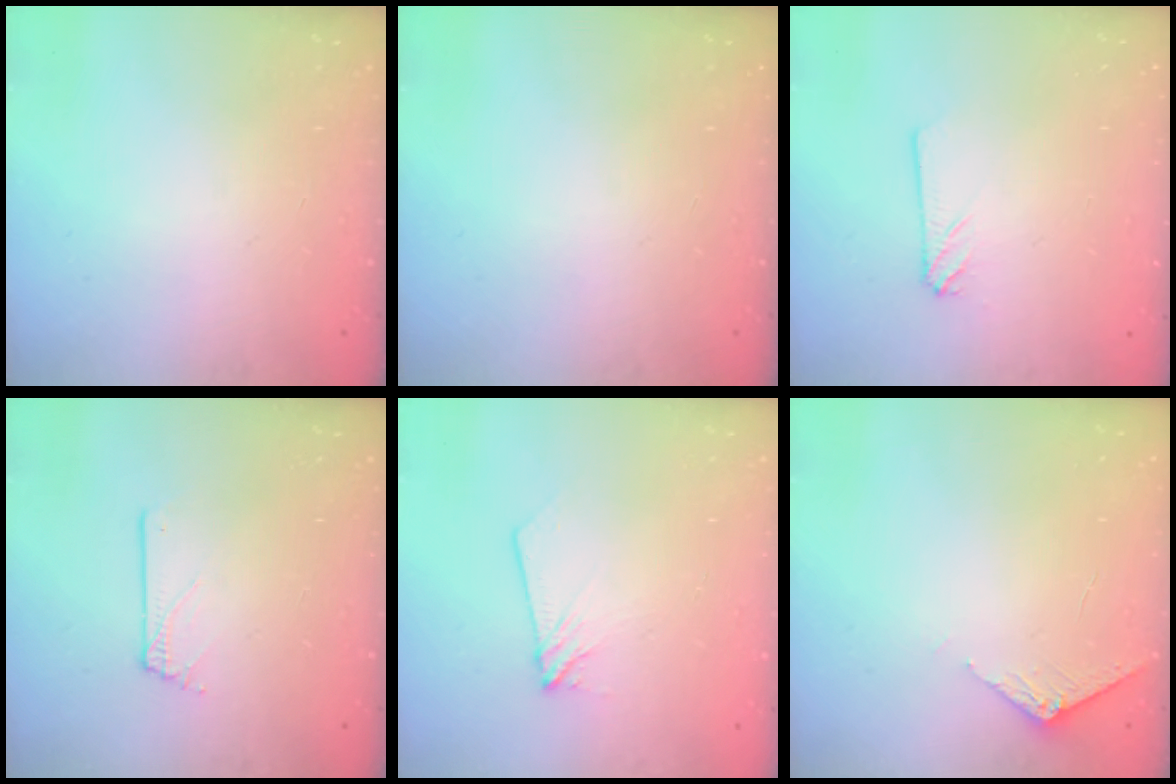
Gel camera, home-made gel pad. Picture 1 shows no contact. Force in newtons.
{"total": 0.0}
{"total": 2.4, "press": 2.4, "slide": 0.2}
{"total": 0.6, "press": 0.6, "slide": 0.1}
{"total": 4.6, "press": 4.6, "slide": 0.5}
{"total": 2.9, "press": 2.9, "slide": 0.3}